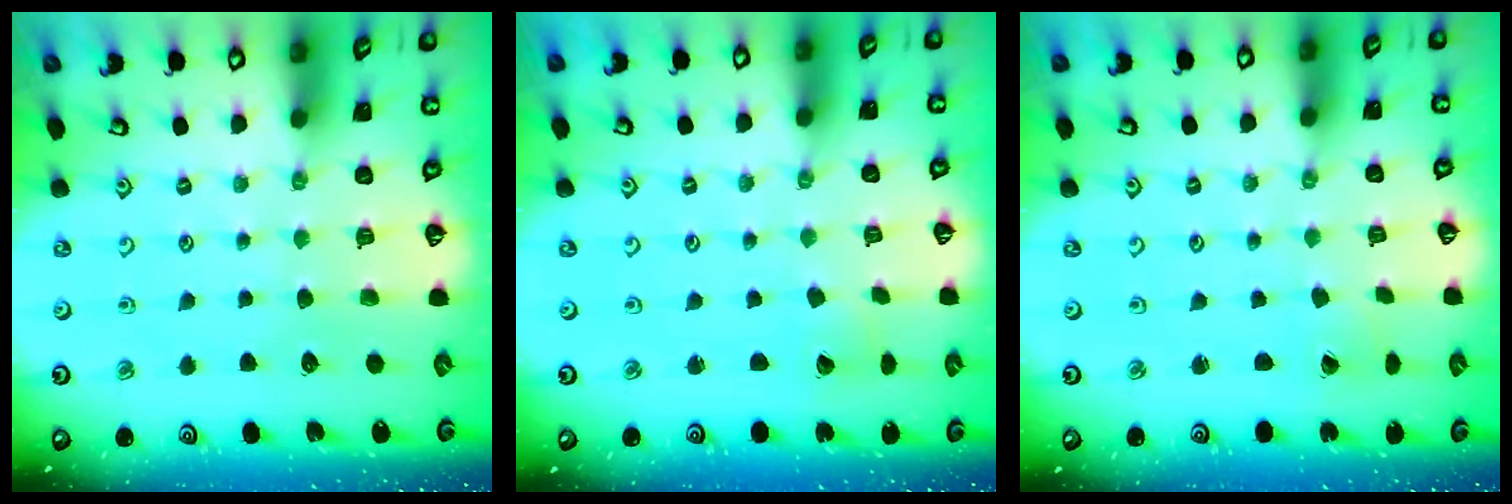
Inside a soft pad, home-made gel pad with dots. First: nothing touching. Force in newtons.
{"total": 2.3, "press": 2.3, "slide": 0.2}
{"total": 1.9, "press": 1.9, "slide": 0.2}